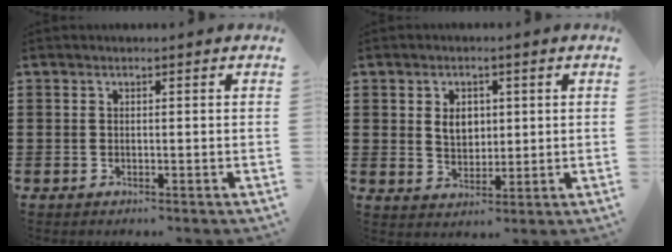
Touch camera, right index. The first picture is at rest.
{"total": 4.1, "force": [0.8, 3.0, 2.6], "torque": [-0.053, 0.008, 0.010]}